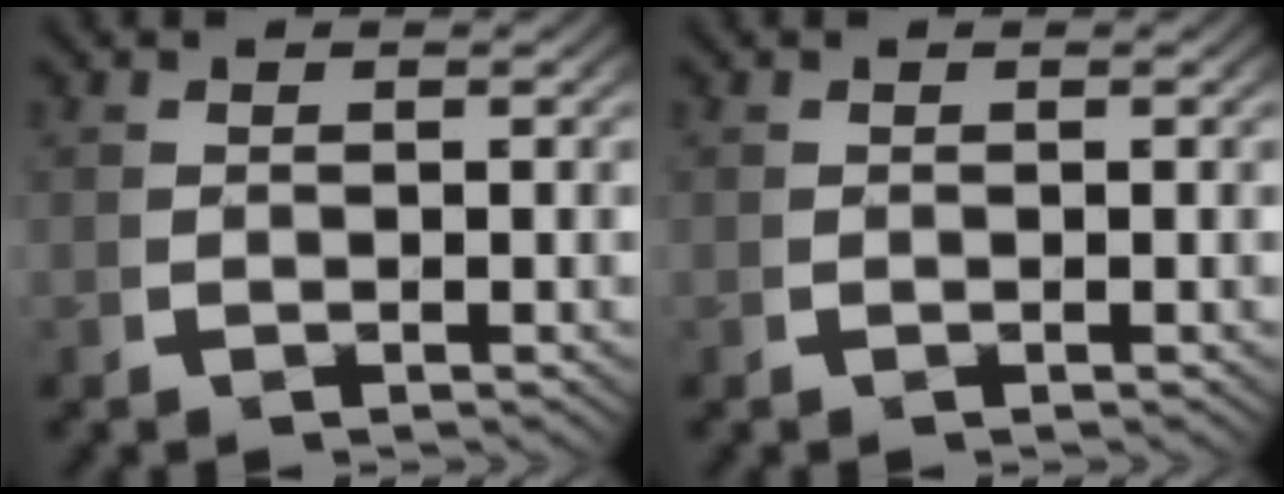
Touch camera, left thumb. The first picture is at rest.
{"total": 0.6, "force": [0.3, -0.5, -0.2], "torque": [0.007, -0.001, 0.007]}